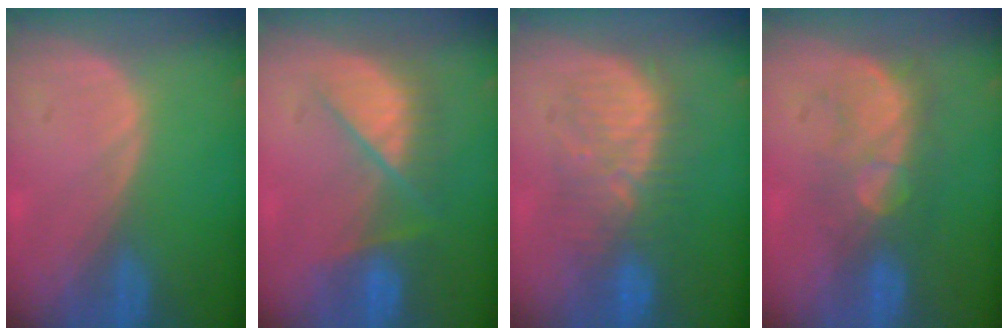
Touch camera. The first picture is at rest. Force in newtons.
{"total": 7.2, "press": 7.1, "slide": 0.6}
{"total": 8.6, "press": 8.6, "slide": 1.0}
{"total": 7.6, "press": 7.2, "slide": 2.3}